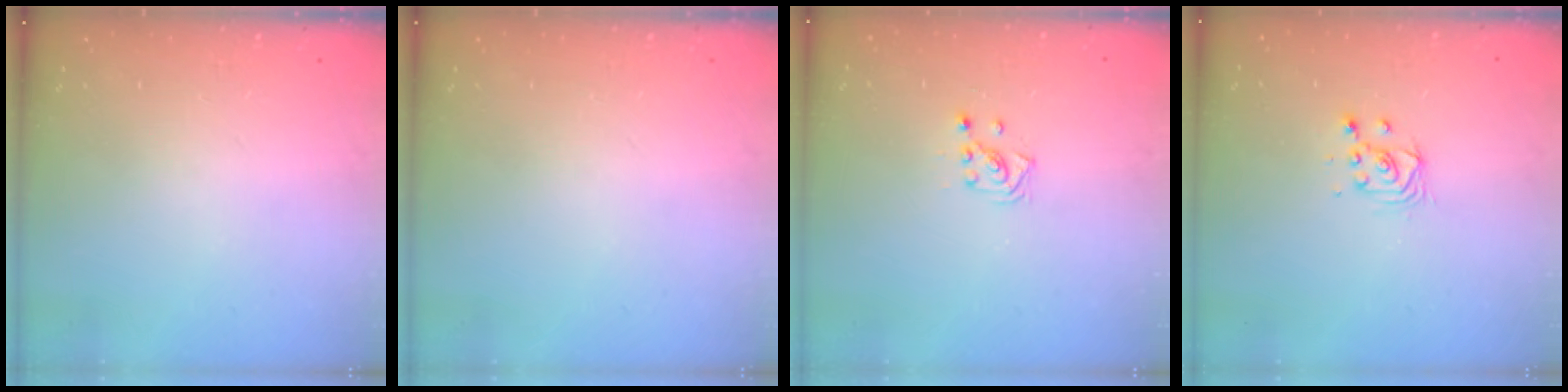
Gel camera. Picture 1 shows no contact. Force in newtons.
{"total": 0.0}
{"total": 2.0, "press": 1.9, "slide": 0.8}
{"total": 3.8, "press": 3.8, "slide": 0.3}